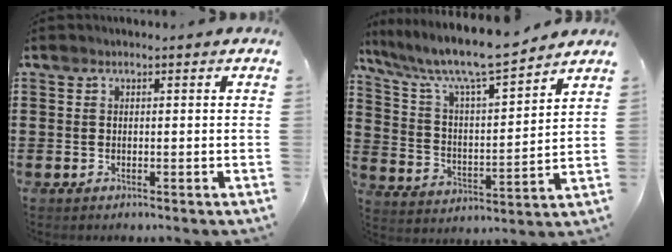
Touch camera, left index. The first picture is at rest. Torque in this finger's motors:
{"motor_torque": [1.13, -1.01, 0.38, 0.21]}